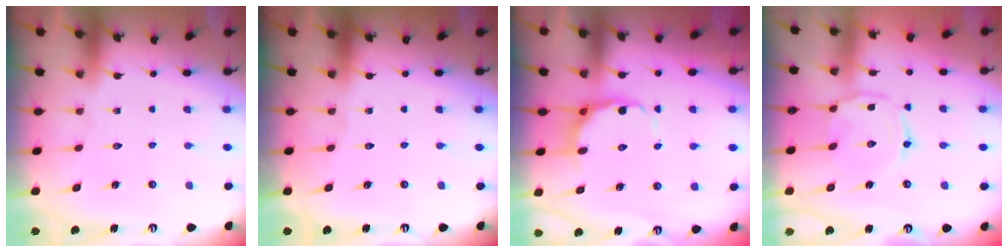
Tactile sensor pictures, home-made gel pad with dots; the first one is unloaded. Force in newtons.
{"total": 0.0}
{"total": 7.1, "press": 6.8, "slide": 2.0}
{"total": 4.4, "press": 4.4, "slide": 0.4}